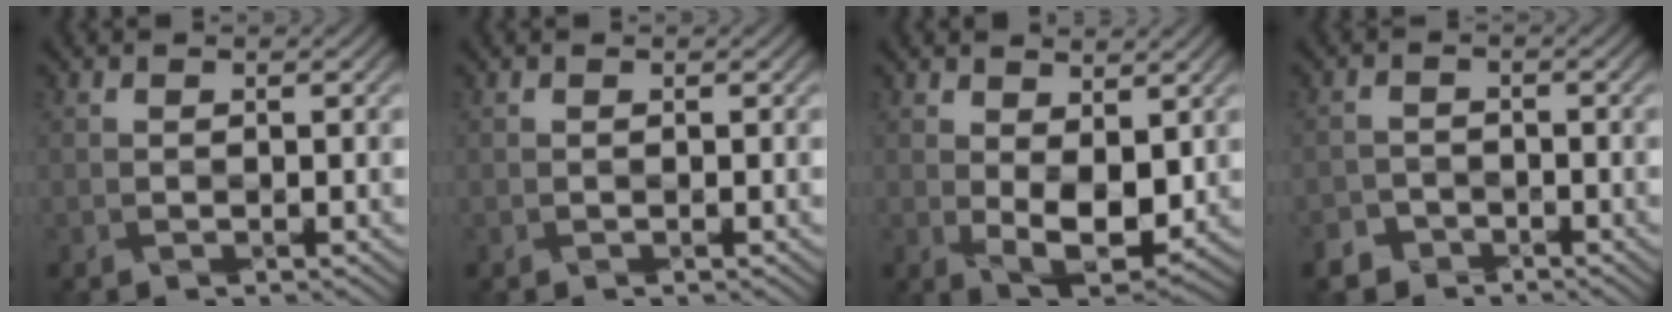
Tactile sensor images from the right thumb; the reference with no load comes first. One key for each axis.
{"total": 0.0}
{"total": 5.4, "fx": 0.9, "fy": 2.9, "fz": 4.5, "tx": -0.089, "ty": -0.015, "tz": 0.028}
{"total": 2.7, "fx": -2.4, "fy": 0.9, "fz": -0.9, "tx": 0.014, "ty": -0.008, "tz": -0.044}